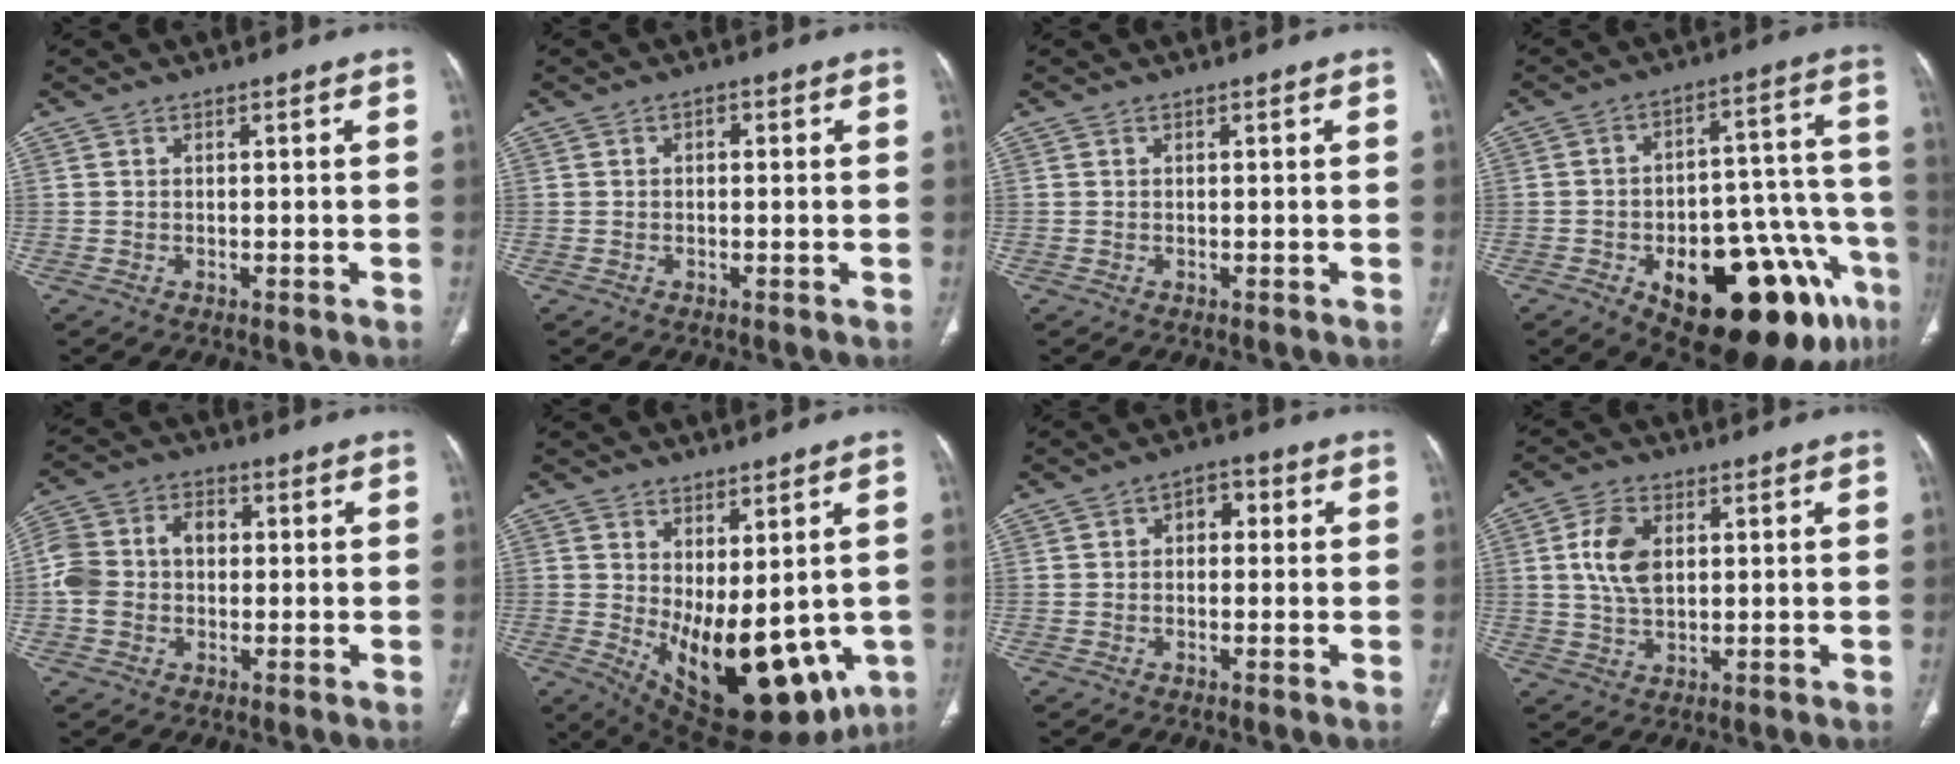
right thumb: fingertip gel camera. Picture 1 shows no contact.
{"total": 1.2, "force": [0.1, 0.9, 0.9], "torque": [-0.008, 0.005, -0.002]}
{"total": 0.0}
{"total": 27.2, "force": [-13.4, 11.5, 20.6], "torque": [-0.210, 0.079, -0.177]}
{"total": 9.5, "force": [-0.1, 7.4, 6.0], "torque": [-0.111, 0.036, -0.010]}
{"total": 19.4, "force": [-3.5, 9.5, 16.6], "torque": [-0.214, -0.022, -0.016]}
{"total": 4.1, "force": [0.5, 2.8, 2.9], "torque": [-0.022, 0.014, -0.002]}
{"total": 7.7, "force": [1.6, 4.7, 5.9], "torque": [-0.111, -0.002, 0.032]}